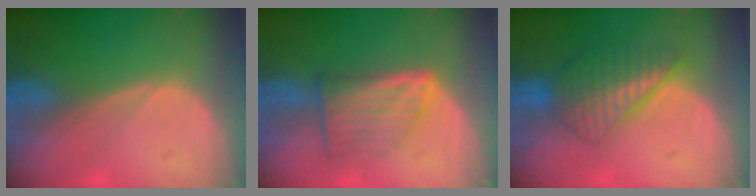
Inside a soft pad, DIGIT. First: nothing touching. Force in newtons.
{"total": 7.1, "press": 6.4, "slide": 2.9}
{"total": 6.5, "press": 6.2, "slide": 2.1}